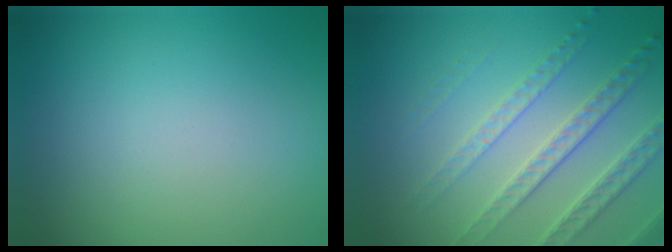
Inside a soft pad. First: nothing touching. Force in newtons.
{"total": 4.4, "press": 3.9, "slide": 2.1}